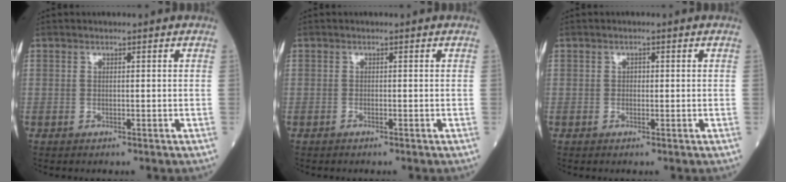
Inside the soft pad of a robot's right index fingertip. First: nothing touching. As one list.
[{"total": 0.7, "force": [-0.5, 0.1, 0.5], "torque": [-0.010, 0.000, -0.010]}, {"total": 0.8, "force": [0.1, 0.6, 0.6], "torque": [-0.009, 0.002, -0.001]}]